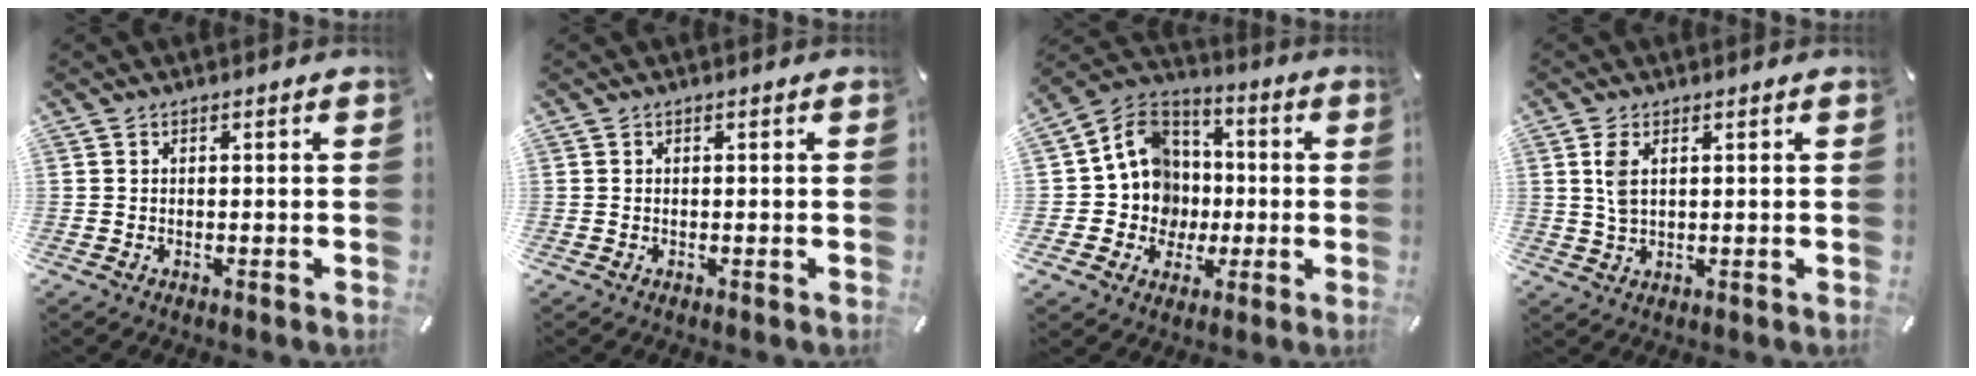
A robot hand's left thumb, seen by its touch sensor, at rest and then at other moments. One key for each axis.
{"total": 0.0}
{"total": 12.9, "fx": -0.7, "fy": 12.5, "fz": 3.1, "tx": -0.071, "ty": 0.003, "tz": -0.003}
{"total": 3.9, "fx": 1.2, "fy": 1.9, "fz": 3.2, "tx": -0.077, "ty": 0.003, "tz": 0.017}